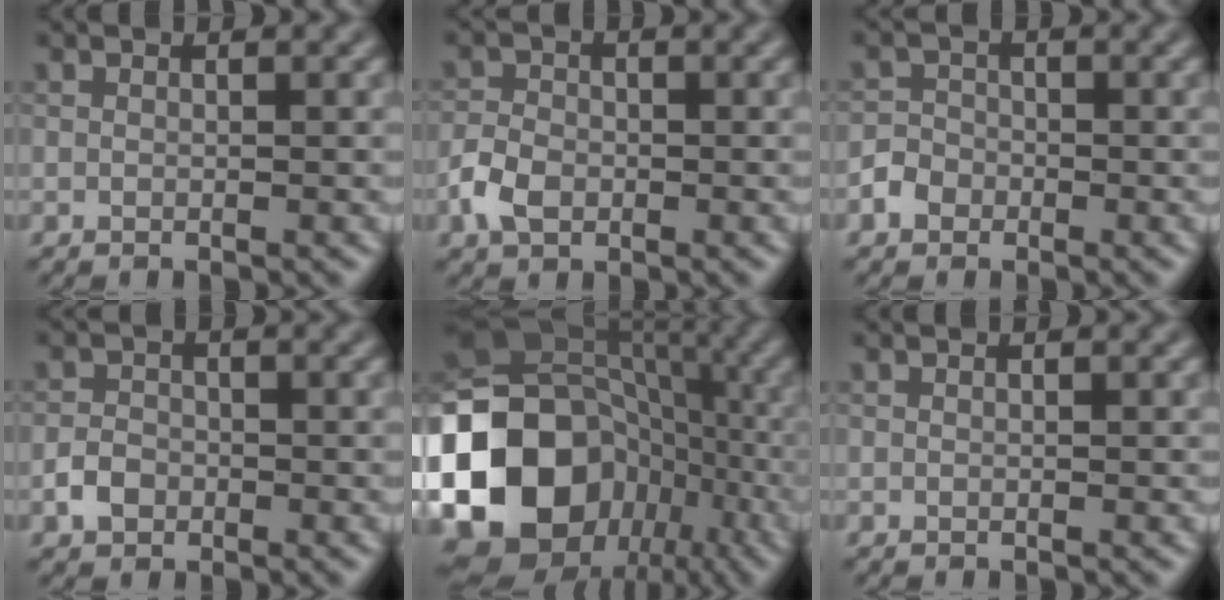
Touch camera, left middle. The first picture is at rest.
{"total": 3.0, "force": [-1.2, 2.1, 1.8], "torque": [-0.035, 0.001, -0.031]}
{"total": 2.0, "force": [-1.0, 1.7, 0.5], "torque": [0.000, 0.004, -0.024]}
{"total": 2.0, "force": [-0.9, 1.6, 0.9], "torque": [-0.013, 0.001, -0.023]}
{"total": 20.0, "force": [-6.0, 16.3, 9.9], "torque": [-0.216, -0.004, -0.109]}
{"total": 0.0}